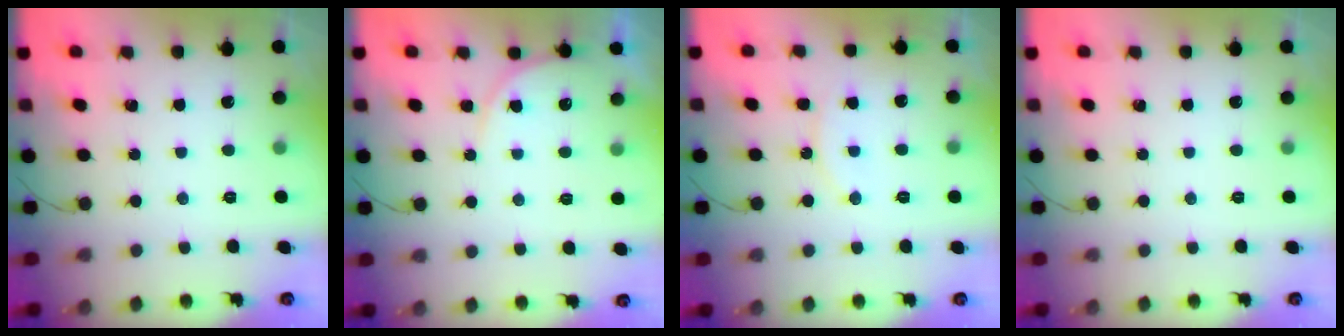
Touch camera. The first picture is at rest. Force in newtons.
{"total": 5.5, "press": 5.5, "slide": 0.4}
{"total": 7.5, "press": 7.5, "slide": 0.5}
{"total": 0.0}